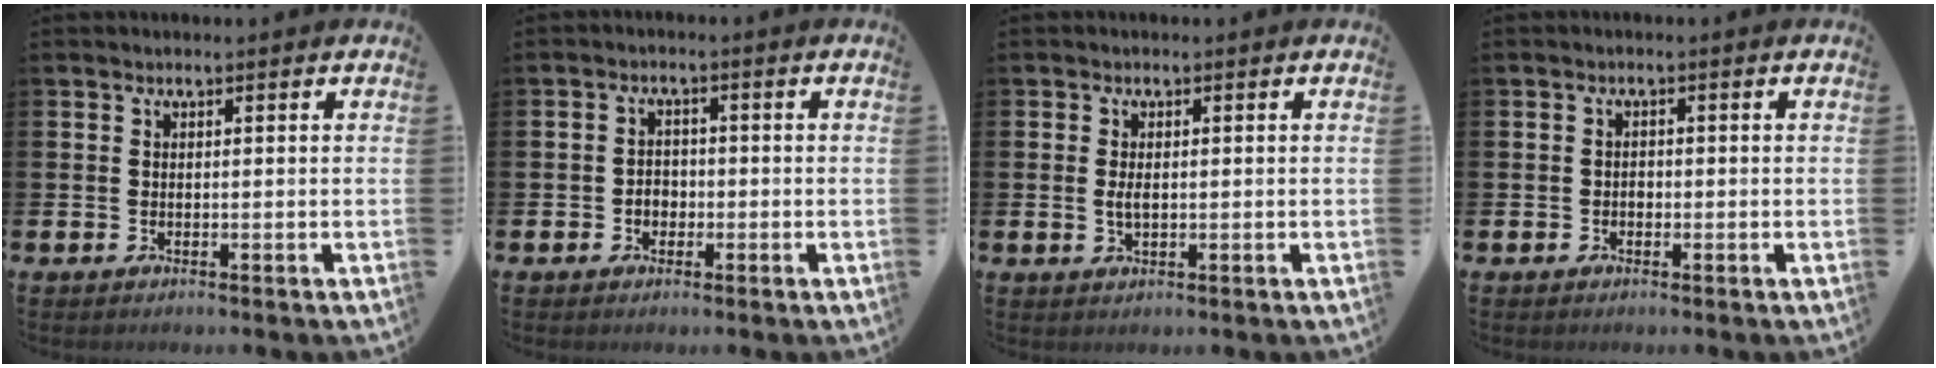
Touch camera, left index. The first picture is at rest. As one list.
[{"total": 2.1, "force": [-0.8, 1.7, 0.9], "torque": [-0.006, 0.001, -0.022]}, {"total": 1.8, "force": [-0.1, 0.9, 1.6], "torque": [-0.028, 0.001, -0.003]}, {"total": 0.9, "force": [-0.5, 0.7, 0.3], "torque": [-0.002, 0.001, -0.011]}]